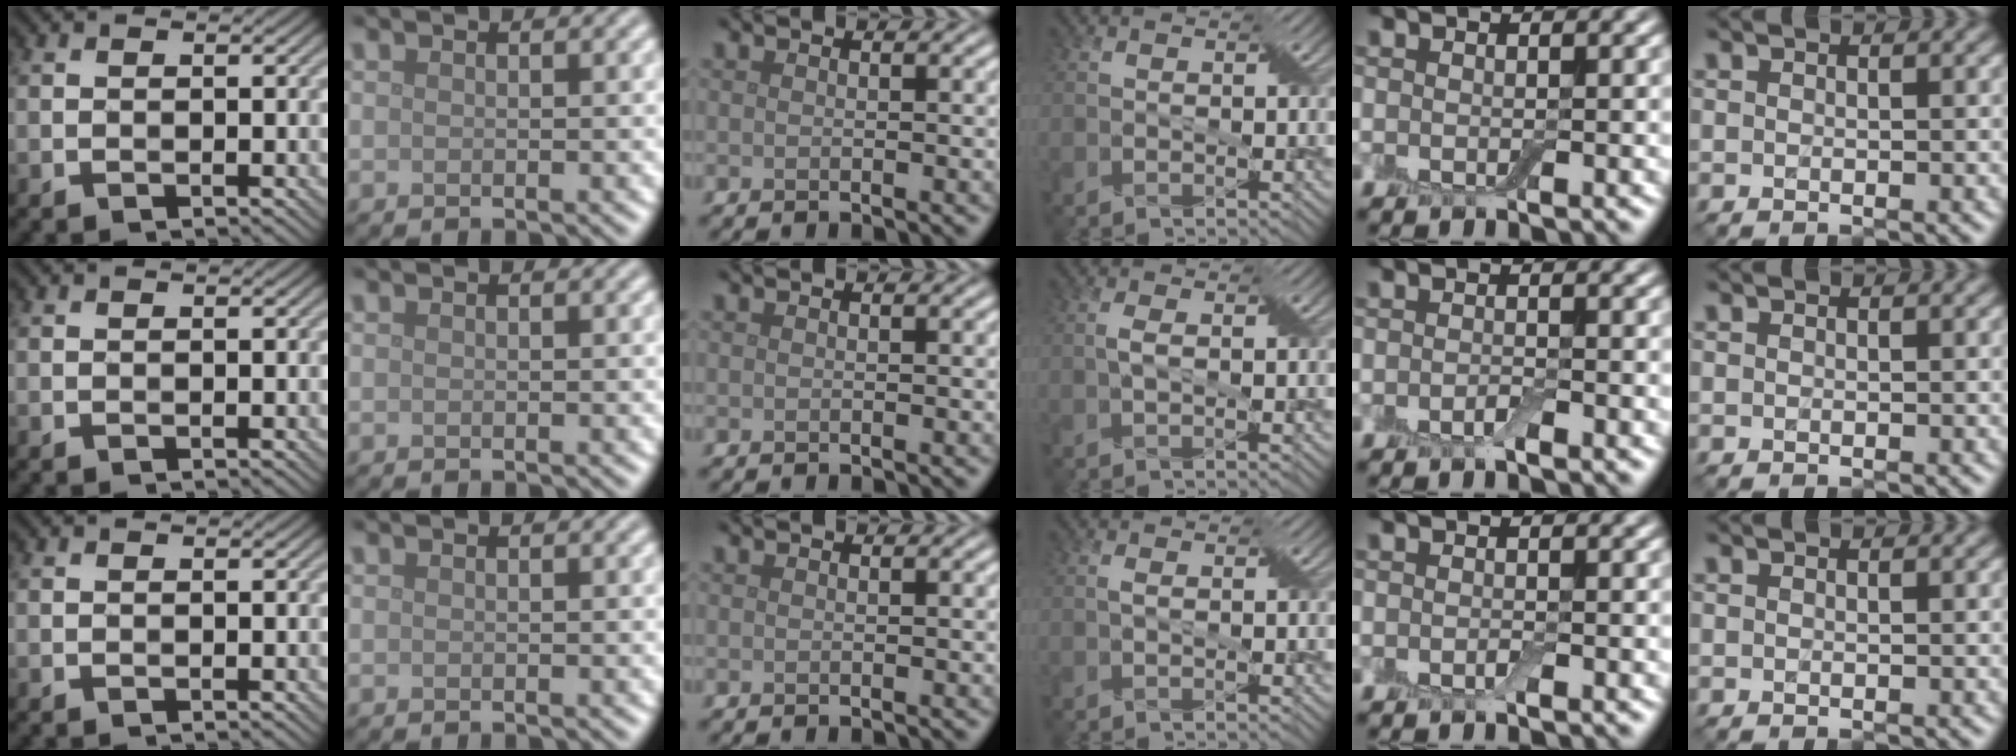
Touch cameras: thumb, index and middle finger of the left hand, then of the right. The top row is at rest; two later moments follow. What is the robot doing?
{"motion": "shake", "object": "box of matches"}